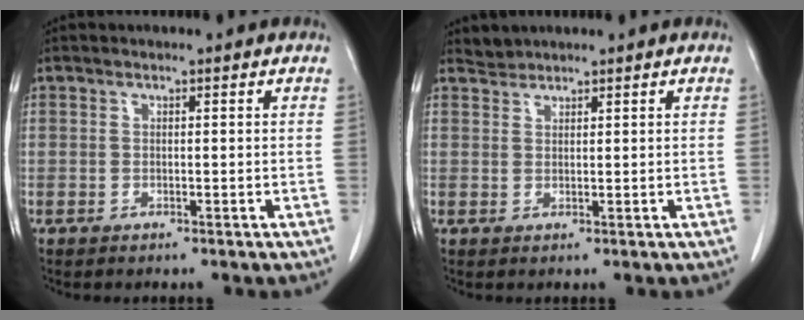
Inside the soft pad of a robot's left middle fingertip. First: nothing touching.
{"total": 1.4, "force": [1.3, 0.1, -0.4], "torque": [0.002, 0.000, 0.027]}